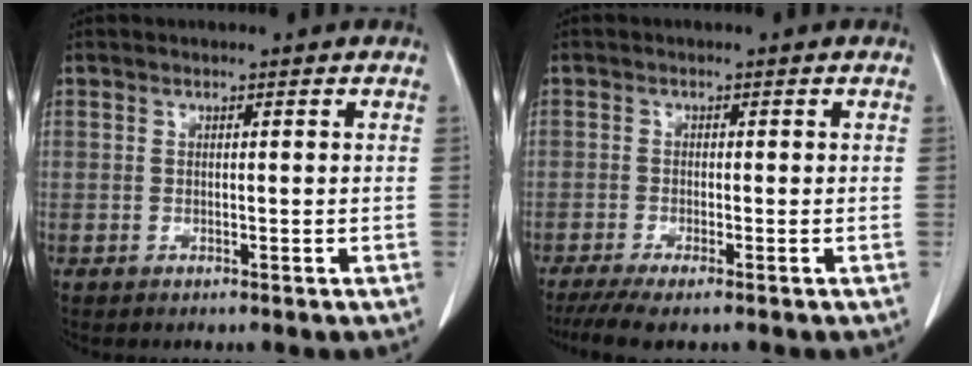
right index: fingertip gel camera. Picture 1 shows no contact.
{"total": 5.4, "force": [-4.1, 0.6, 3.5], "torque": [-0.058, -0.013, -0.068]}